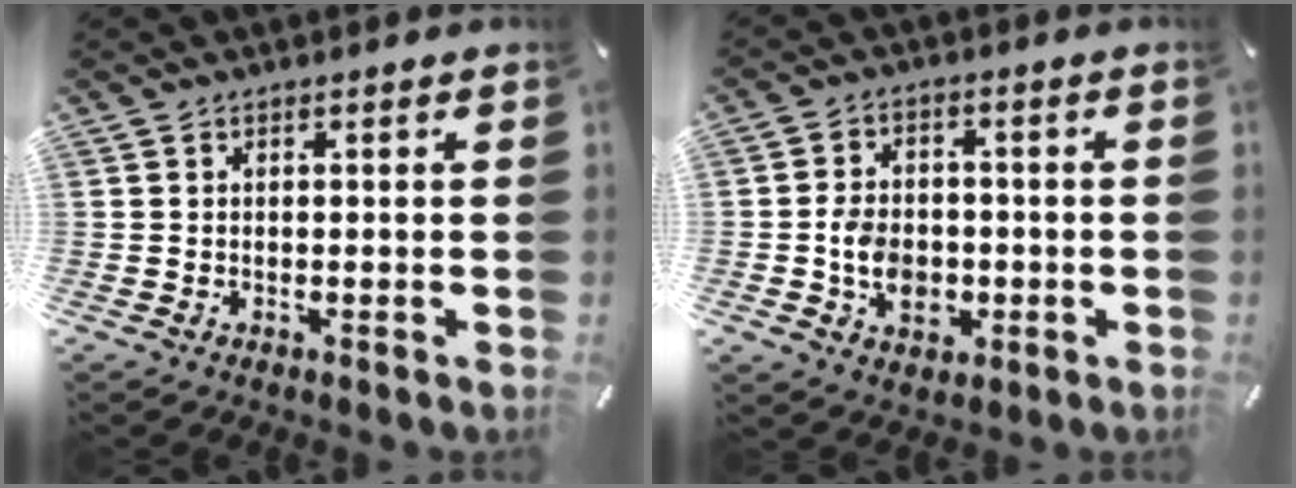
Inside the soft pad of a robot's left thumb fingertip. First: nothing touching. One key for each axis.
{"total": 8.4, "fx": -1.9, "fy": 6.8, "fz": 4.6, "tx": -0.101, "ty": 0.011, "tz": -0.034}